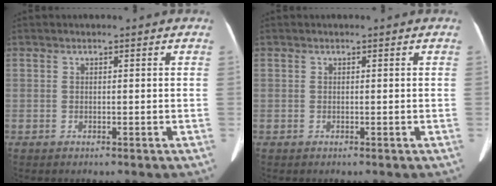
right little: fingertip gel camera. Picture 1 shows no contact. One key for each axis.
{"total": 0.0}